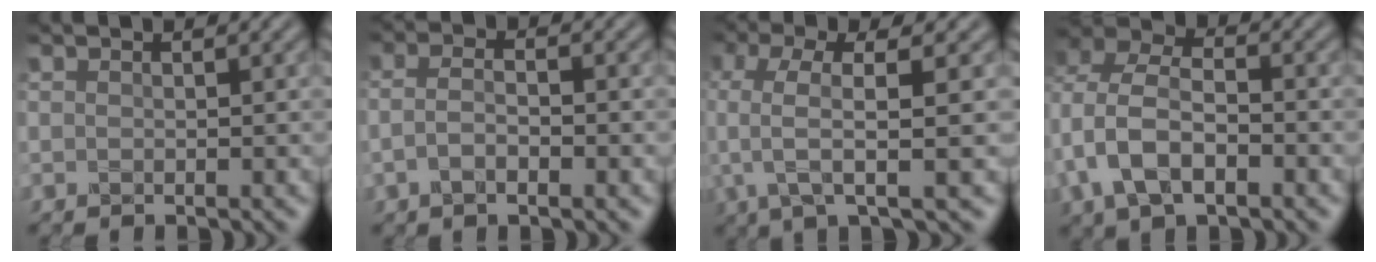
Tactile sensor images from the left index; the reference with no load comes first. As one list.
[{"total": 2.5, "force": [-0.8, 0.8, 2.2], "torque": [-0.045, 0.004, -0.019]}, {"total": 5.4, "force": [0.4, 1.2, 5.3], "torque": [-0.105, 0.005, 0.005]}, {"total": 7.4, "force": [-1.5, 5.0, 5.2], "torque": [-0.118, 0.008, -0.038]}]